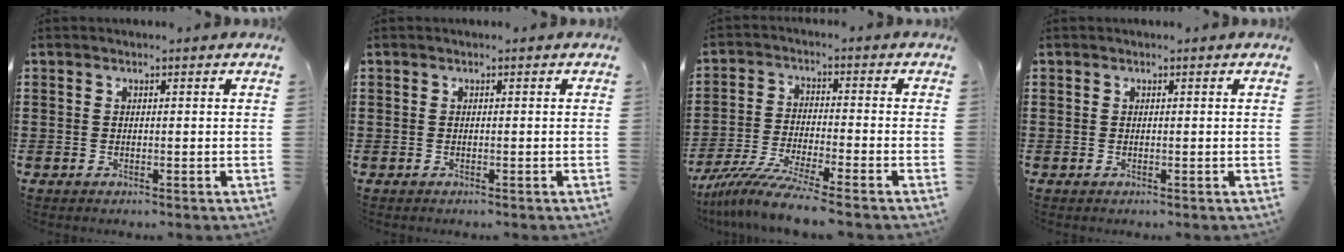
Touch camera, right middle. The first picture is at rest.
{"total": 0.0}
{"total": 7.6, "force": [-6.5, -0.2, 4.0], "torque": [-0.091, -0.017, -0.127]}
{"total": 0.0}